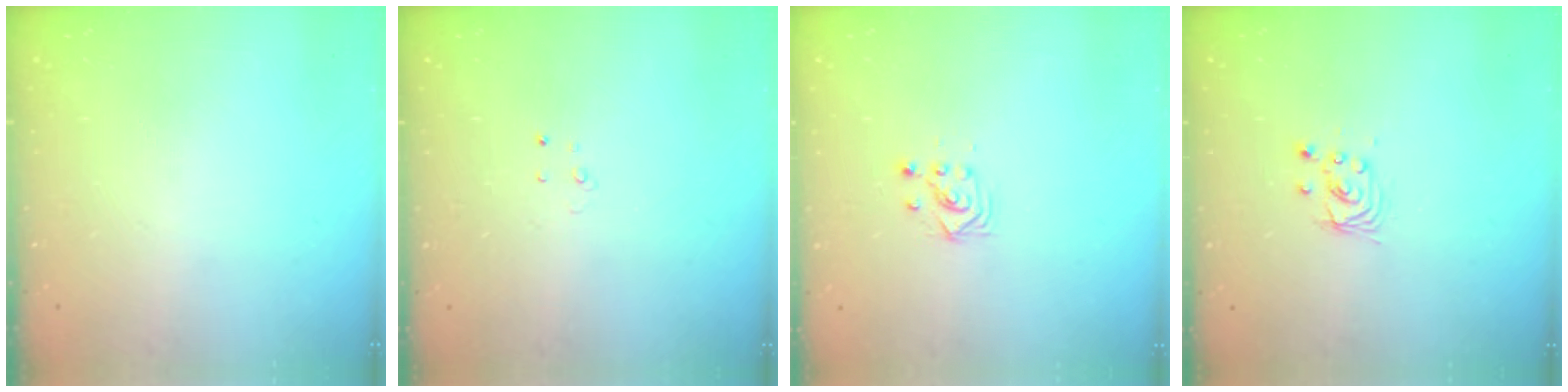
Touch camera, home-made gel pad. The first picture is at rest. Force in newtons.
{"total": 2.6, "press": 2.6, "slide": 0.2}
{"total": 3.0, "press": 3.0, "slide": 0.1}
{"total": 2.9, "press": 2.9, "slide": 0.2}